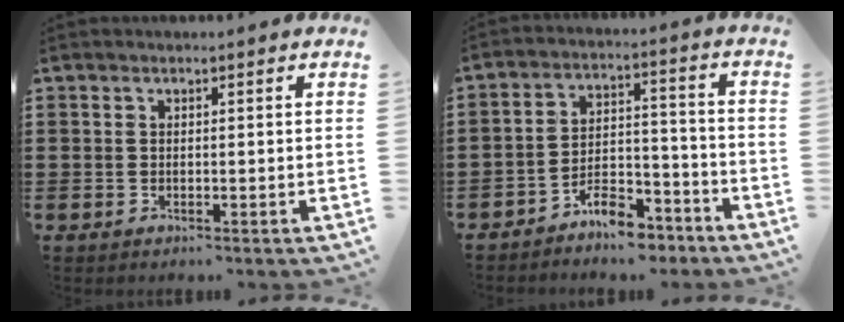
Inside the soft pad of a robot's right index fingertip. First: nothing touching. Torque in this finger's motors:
{"motor_torque": [0.01, 0.13, 0.07, 0.00]}